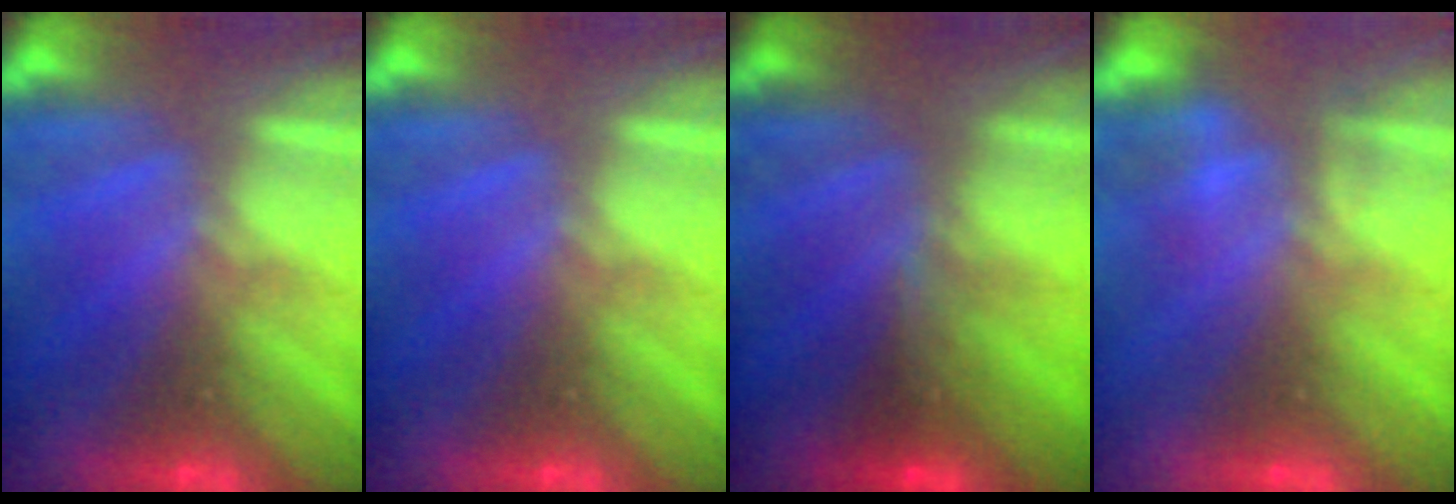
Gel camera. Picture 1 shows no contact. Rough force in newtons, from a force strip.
{"total": 0.0}
{"total": 3.8}
{"total": 2.3}